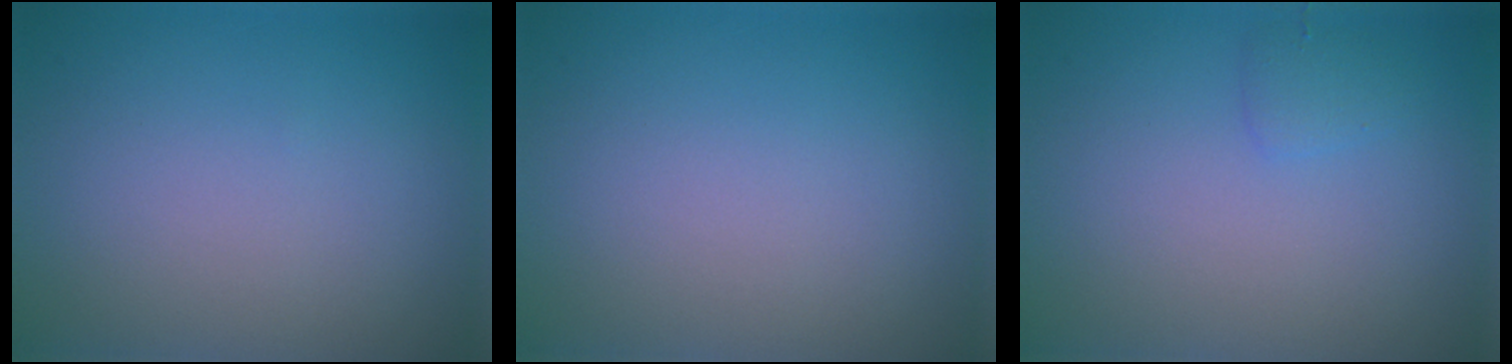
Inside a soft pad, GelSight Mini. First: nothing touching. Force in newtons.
{"total": 0.0}
{"total": 1.1, "press": 1.1, "slide": 0.1}